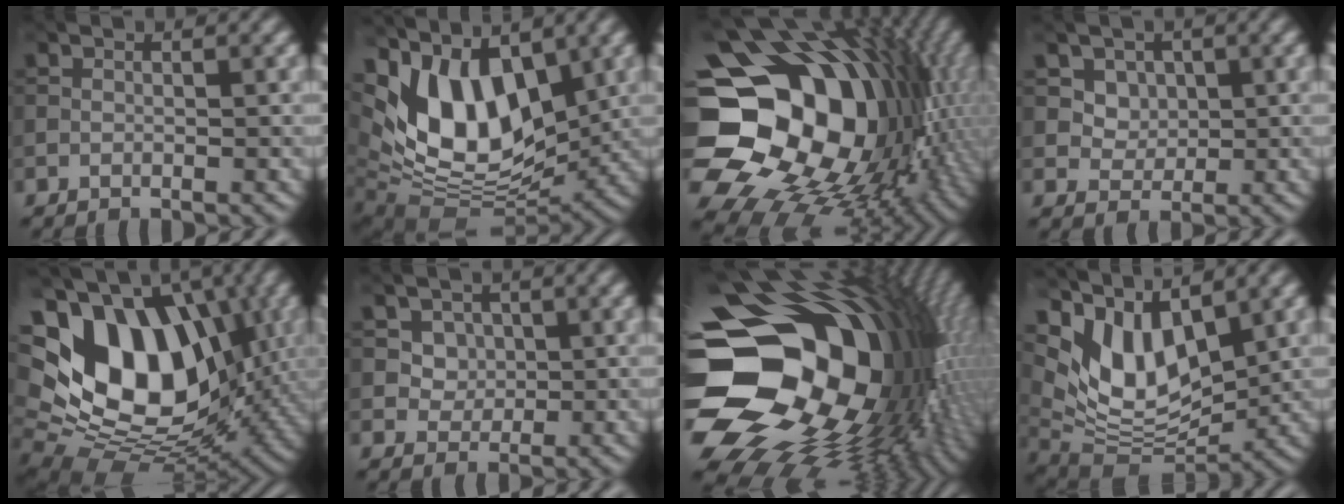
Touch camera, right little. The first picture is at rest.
{"total": 12.0, "force": [2.8, 7.2, 9.1], "torque": [-0.166, -0.008, 0.047]}
{"total": 21.0, "force": [0.5, 16.6, 13.0], "torque": [-0.250, -0.013, 0.032]}
{"total": 3.9, "force": [1.8, 3.0, 1.7], "torque": [-0.044, -0.012, 0.047]}
{"total": 18.1, "force": [2.6, 12.4, 12.9], "torque": [-0.228, 0.001, 0.050]}
{"total": 3.6, "force": [1.5, 2.8, 1.5], "torque": [-0.039, -0.011, 0.038]}
{"total": 22.0, "force": [1.0, 15.9, 15.1], "torque": [-0.303, -0.044, 0.042]}
{"total": 8.5, "force": [3.5, 4.7, 6.2], "torque": [-0.120, -0.012, 0.067]}